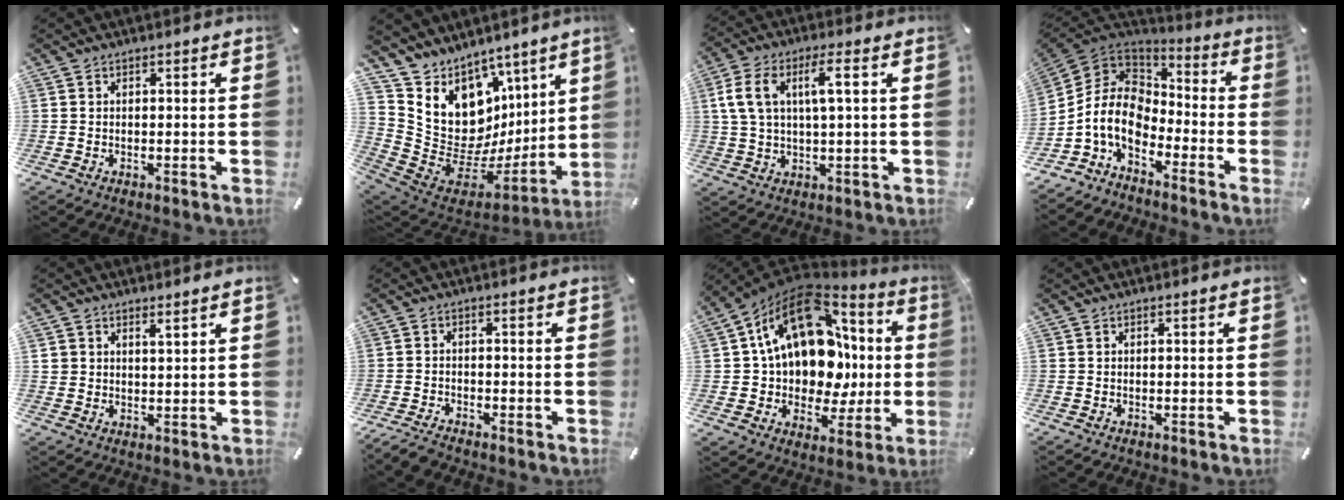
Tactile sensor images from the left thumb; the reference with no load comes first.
{"total": 11.7, "force": [4.1, 10.5, 3.1], "torque": [-0.043, -0.099, 0.098]}
{"total": 9.0, "force": [2.6, 4.0, 7.6], "torque": [-0.166, 0.007, 0.042]}
{"total": 11.1, "force": [-4.8, 7.2, 6.9], "torque": [-0.178, 0.006, -0.102]}
{"total": 2.7, "force": [1.6, 2.0, 0.7], "torque": [-0.010, -0.001, 0.029]}
{"total": 3.0, "force": [-2.7, 0.7, 1.1], "torque": [-0.030, 0.009, -0.056]}
{"total": 20.9, "force": [5.2, 14.5, 14.1], "torque": [-0.236, -0.041, 0.090]}
{"total": 0.0}